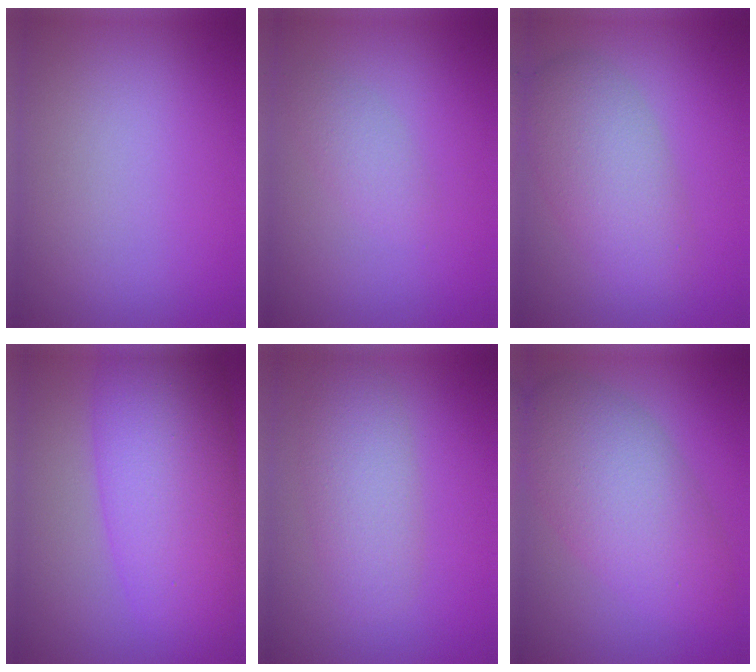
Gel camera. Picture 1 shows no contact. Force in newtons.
{"total": 1.7, "press": 1.7, "slide": 0.0}
{"total": 5.4, "press": 5.4, "slide": 0.3}
{"total": 9.8, "press": 9.8, "slide": 0.2}
{"total": 3.9, "press": 3.9, "slide": 0.1}
{"total": 7.3, "press": 7.3, "slide": 0.3}